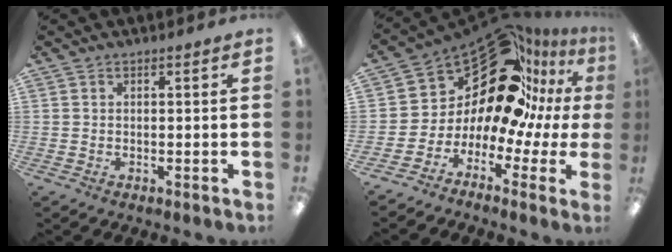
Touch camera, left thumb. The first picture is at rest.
{"total": 20.5, "force": [12.7, 11.5, 11.2], "torque": [-0.177, -0.101, 0.234]}